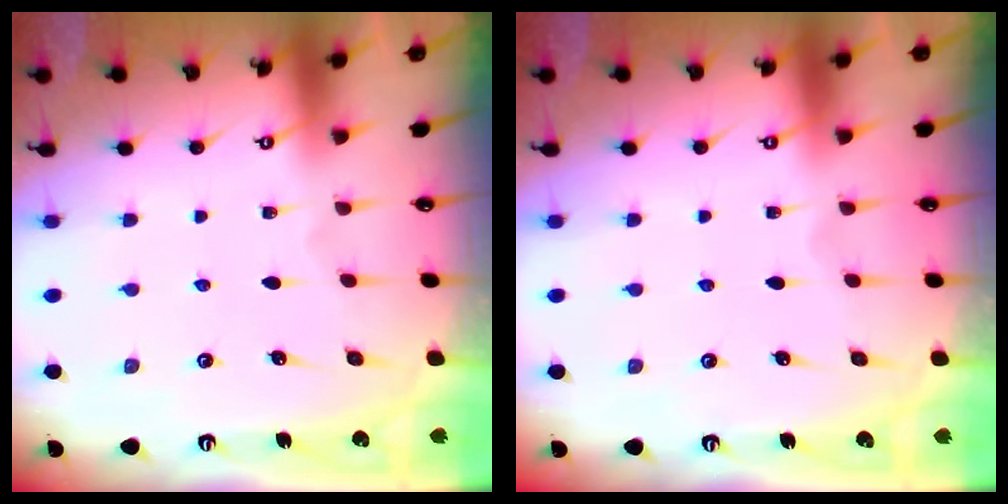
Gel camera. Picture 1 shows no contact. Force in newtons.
{"total": 0.0}